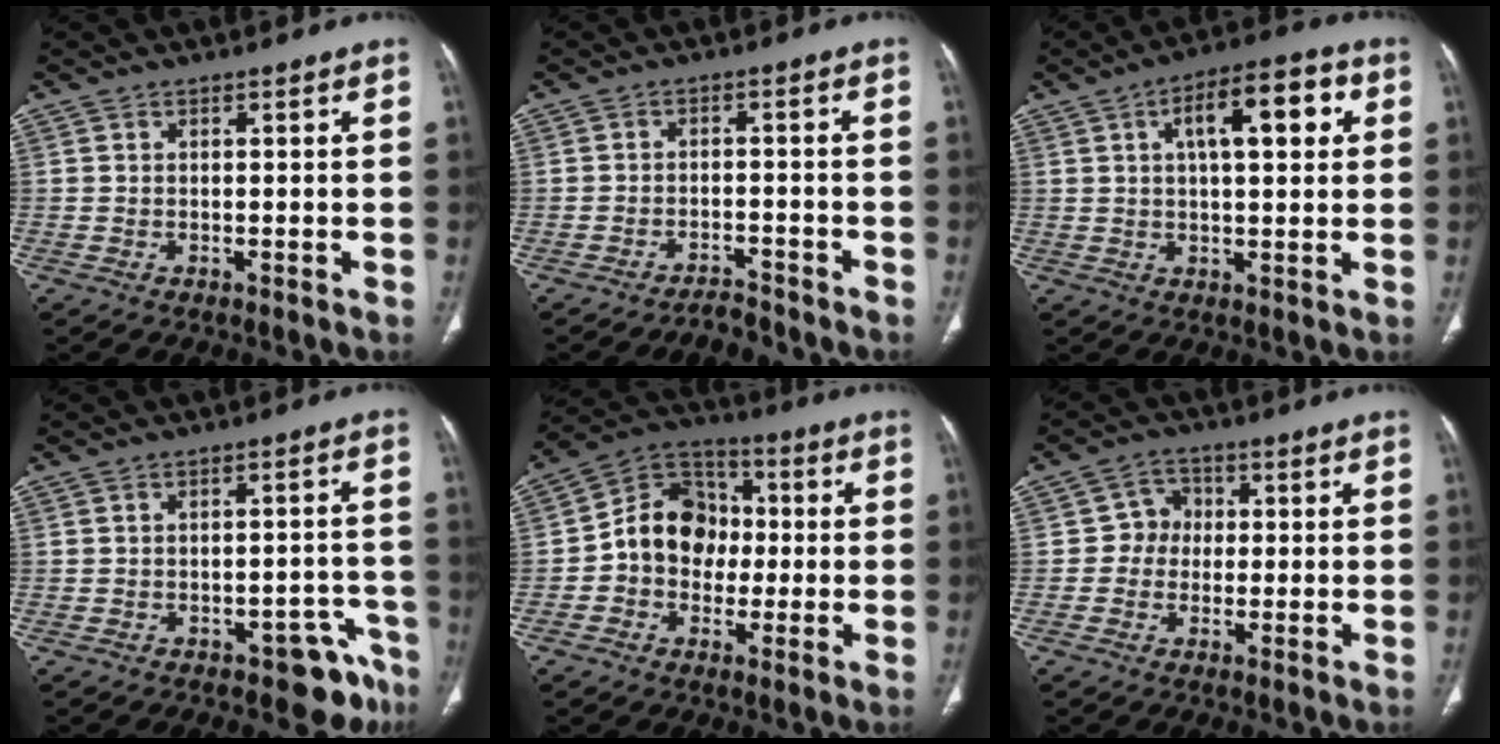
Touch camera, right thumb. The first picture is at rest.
{"total": 3.0, "force": [-2.9, 0.6, 0.2], "torque": [-0.010, 0.020, -0.047]}
{"total": 12.4, "force": [3.7, 4.9, 10.8], "torque": [-0.141, 0.017, 0.049]}
{"total": 7.4, "force": [-5.1, 3.8, 3.8], "torque": [-0.014, 0.045, -0.063]}
{"total": 12.7, "force": [-0.6, 10.5, 7.1], "torque": [-0.077, 0.034, -0.023]}
{"total": 4.7, "force": [-0.2, 4.4, 1.7], "torque": [0.003, 0.013, -0.014]}